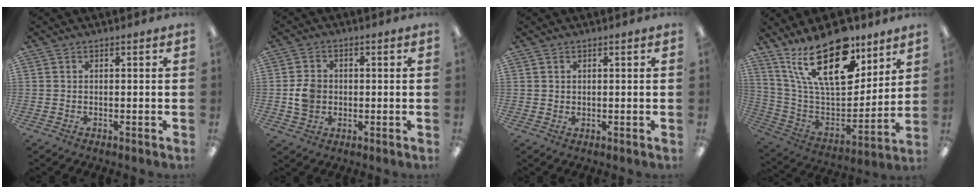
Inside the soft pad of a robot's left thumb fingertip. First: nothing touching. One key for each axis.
{"total": 5.5, "fx": -0.3, "fy": 4.8, "fz": 2.8, "tx": -0.035, "ty": 0.006, "tz": -0.005}
{"total": 1.0, "fx": 0.6, "fy": 0.8, "fz": 0.2, "tx": -0.005, "ty": 0.002, "tz": 0.010}
{"total": 25.9, "fx": 15.6, "fy": 11.7, "fz": 17.0, "tx": -0.330, "ty": -0.090, "tz": 0.273}